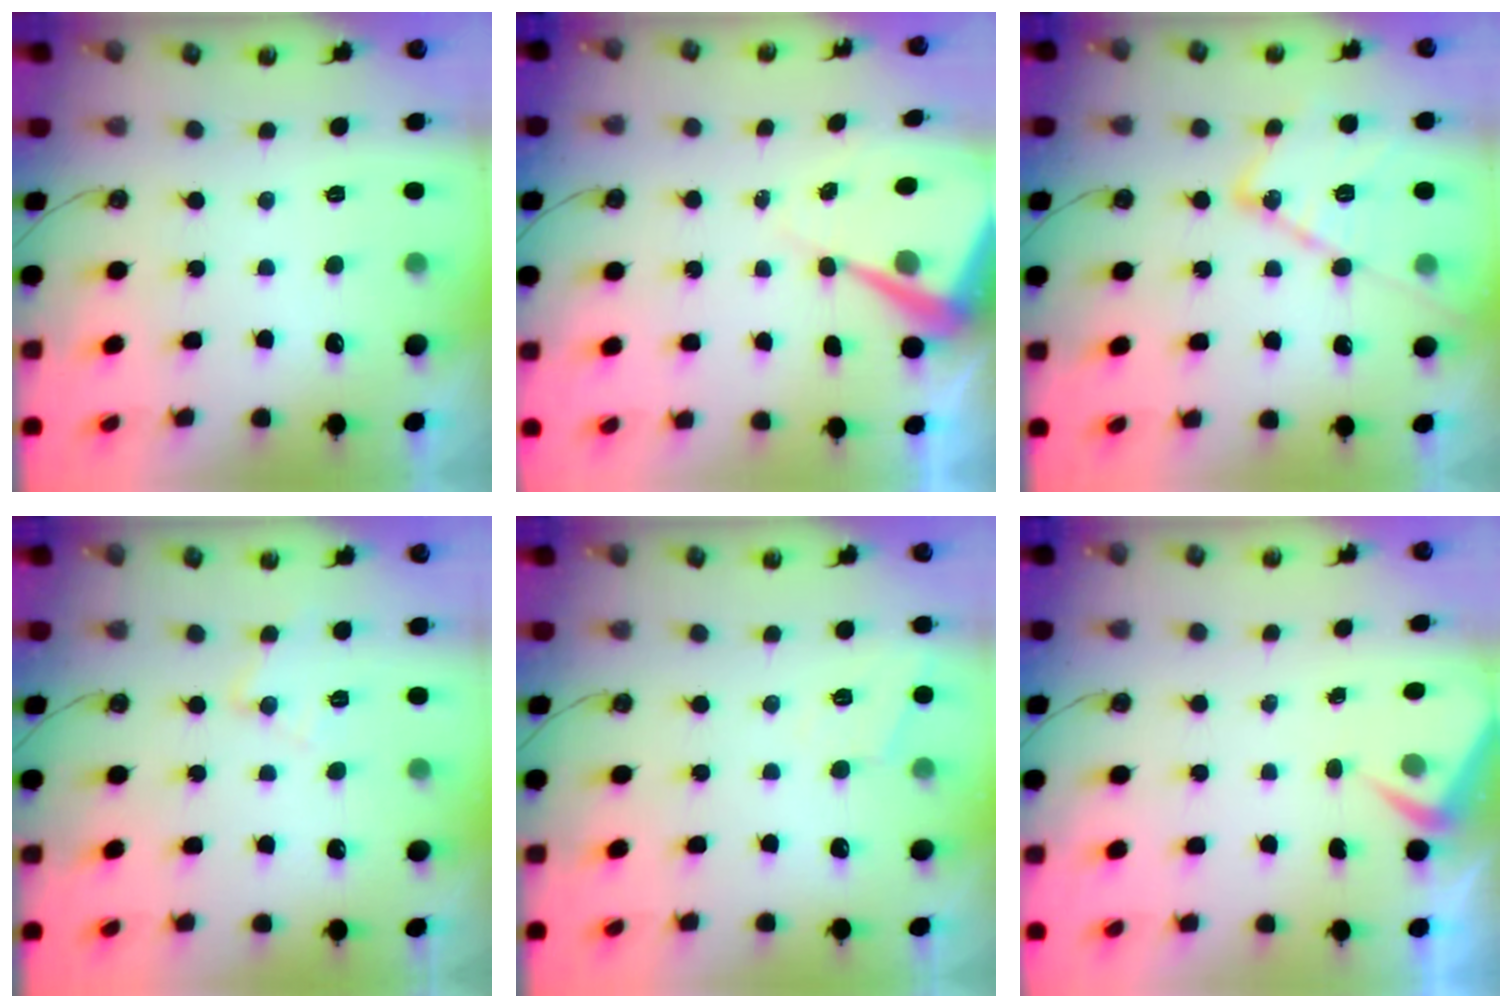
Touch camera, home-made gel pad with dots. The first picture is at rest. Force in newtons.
{"total": 8.8, "press": 8.7, "slide": 0.7}
{"total": 16.6, "press": 16.5, "slide": 1.4}
{"total": 7.7, "press": 7.7, "slide": 0.6}
{"total": 4.4, "press": 4.4, "slide": 0.6}
{"total": 3.6, "press": 3.5, "slide": 0.5}